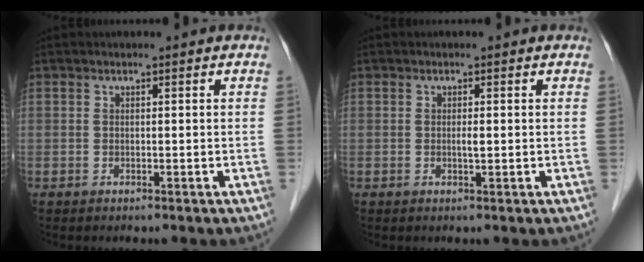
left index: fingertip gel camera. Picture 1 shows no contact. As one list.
[{"total": 0.9, "force": [-0.3, 0.1, 0.8], "torque": [-0.015, -0.005, -0.005]}]